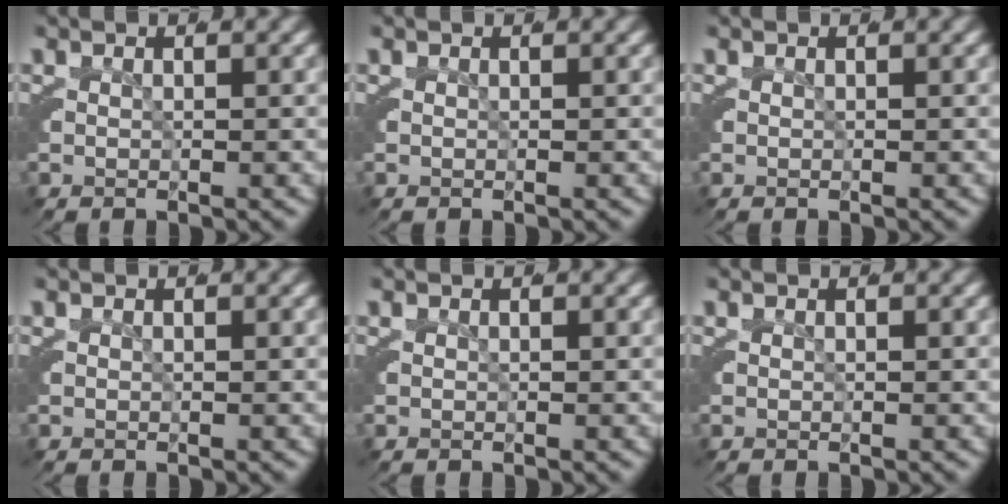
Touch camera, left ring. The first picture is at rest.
{"total": 0.0}
{"total": 0.0}
{"total": 0.0}
{"total": 0.0}
{"total": 0.0}